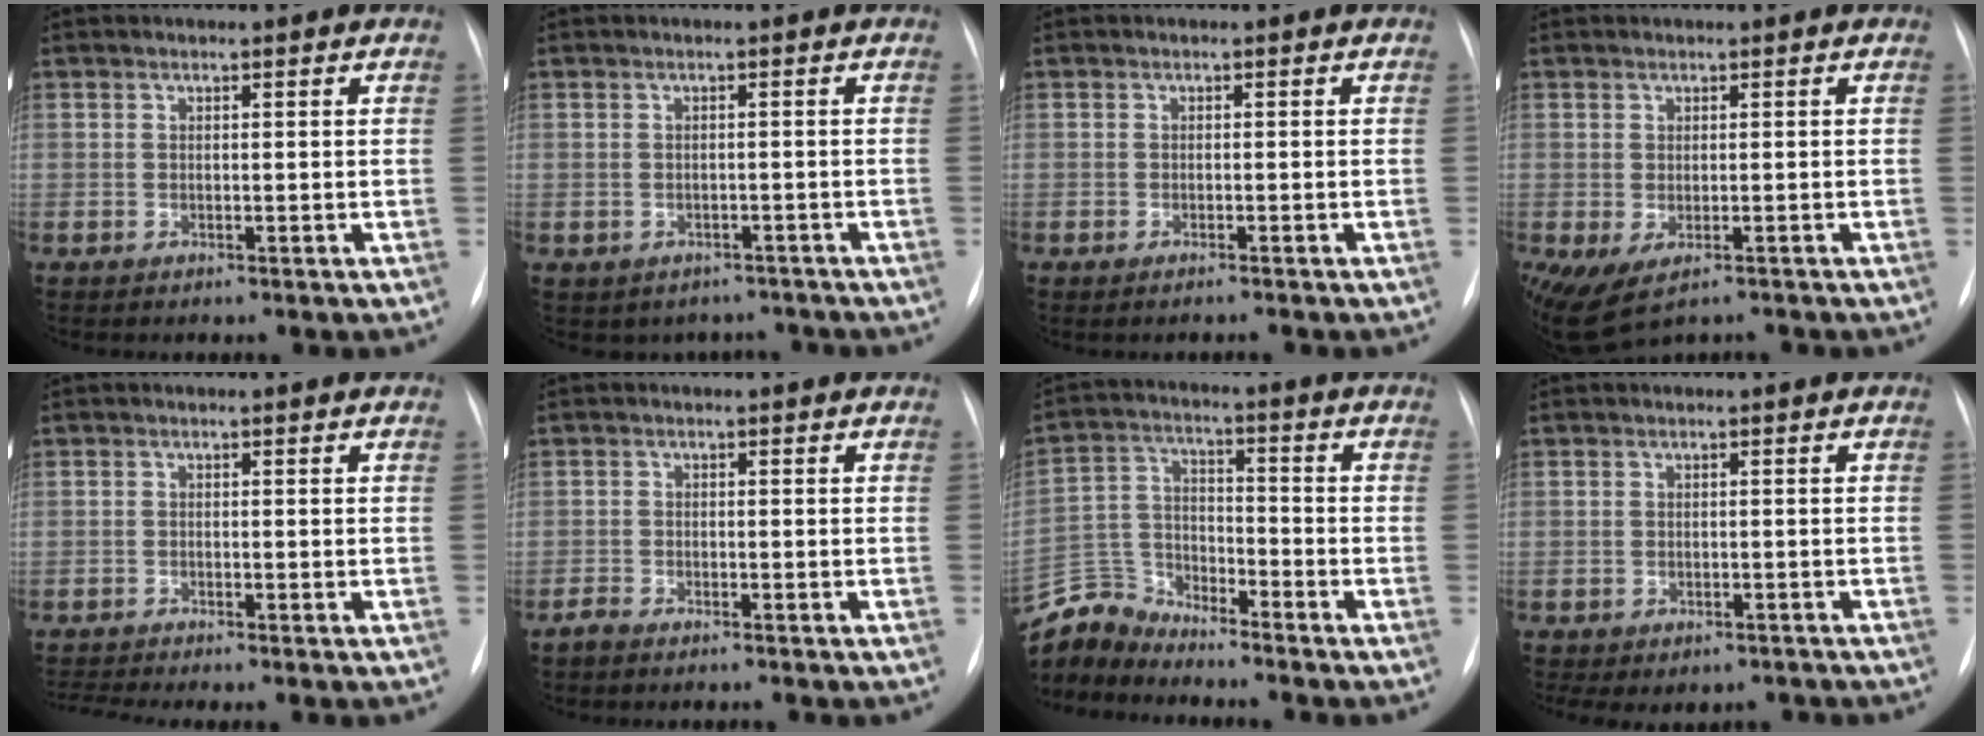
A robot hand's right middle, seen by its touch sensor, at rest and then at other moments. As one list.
[{"total": 5.1, "force": [-4.0, 3.1, 0.2], "torque": [0.008, 0.022, -0.046]}, {"total": 1.0, "force": [-0.9, -0.1, 0.4], "torque": [-0.010, -0.002, -0.014]}, {"total": 7.1, "force": [-4.6, 3.0, 4.6], "torque": [-0.075, -0.016, -0.070]}, {"total": 2.6, "force": [-2.3, -1.1, 0.6], "torque": [-0.020, -0.012, -0.046]}, {"total": 1.8, "force": [-1.7, 0.2, 0.8], "torque": [-0.019, -0.004, -0.030]}, {"total": 8.2, "force": [-8.1, 1.0, -0.3], "torque": [0.000, 0.014, -0.165]}, {"total": 6.1, "force": [-4.7, 3.5, 1.9], "torque": [-0.021, 0.016, -0.054]}]